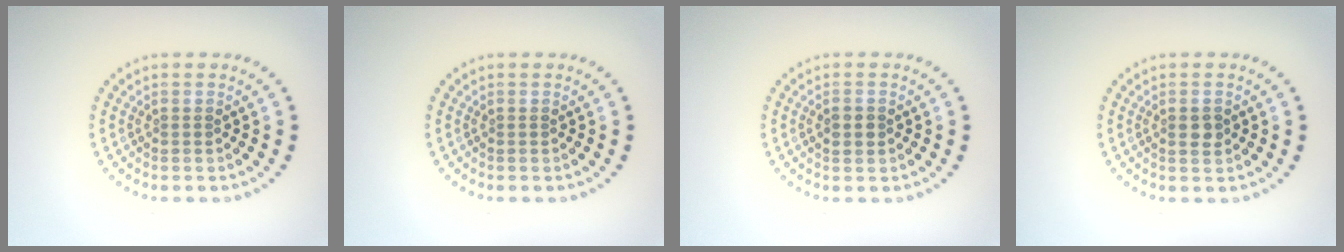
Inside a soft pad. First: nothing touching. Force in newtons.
{"total": 0.0}
{"total": 1.7, "press": 1.7, "slide": 0.1}
{"total": 1.4, "press": 1.3, "slide": 0.3}